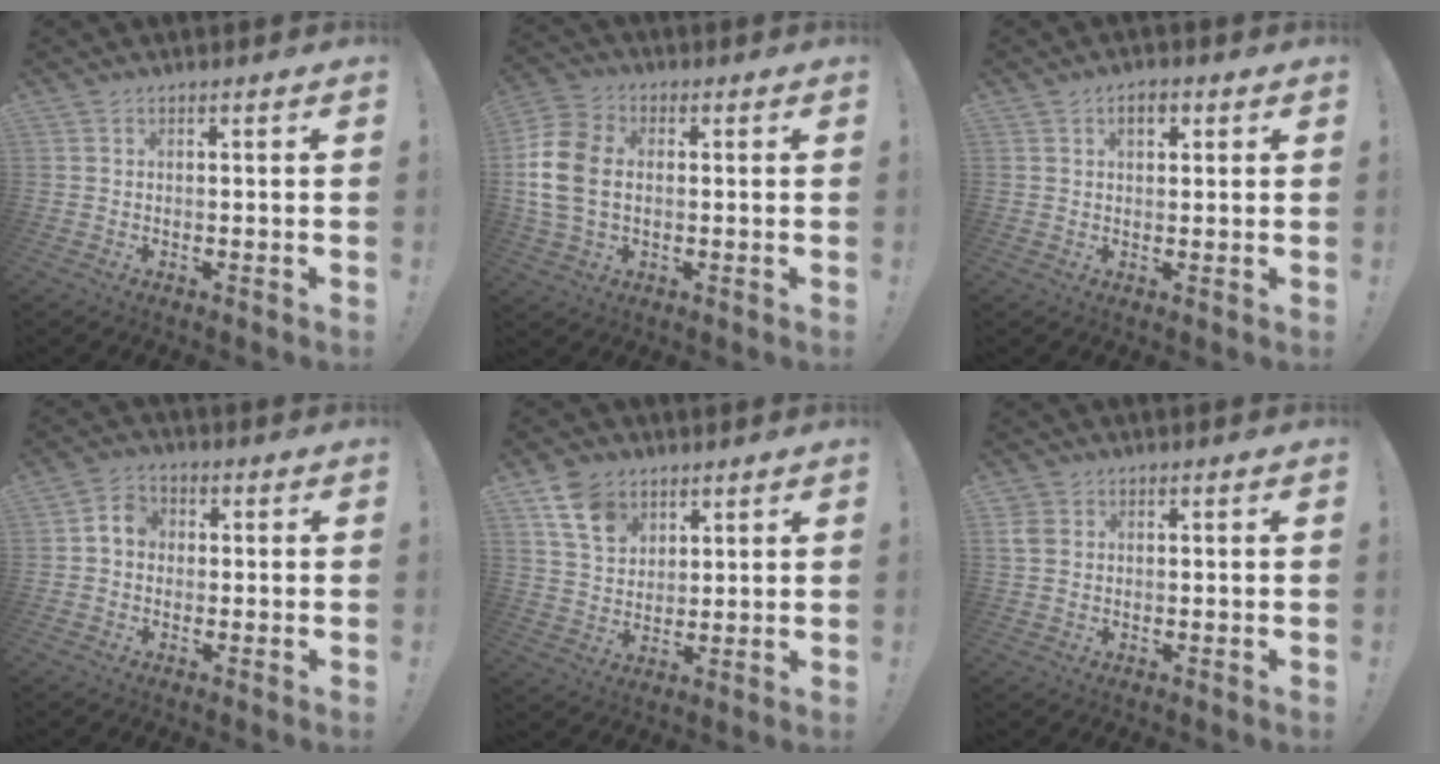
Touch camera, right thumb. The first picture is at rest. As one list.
[{"total": 13.9, "force": [0.6, 10.1, 9.5], "torque": [-0.204, 0.003, 0.010]}, {"total": 3.9, "force": [1.5, 2.3, 2.7], "torque": [-0.044, 0.003, 0.023]}, {"total": 5.4, "force": [0.1, 4.6, 2.9], "torque": [-0.054, 0.018, 0.005]}, {"total": 11.2, "force": [6.4, 7.9, 4.8], "torque": [-0.079, -0.025, 0.126]}, {"total": 3.8, "force": [0.7, 3.1, 2.1], "torque": [-0.034, 0.006, 0.016]}]